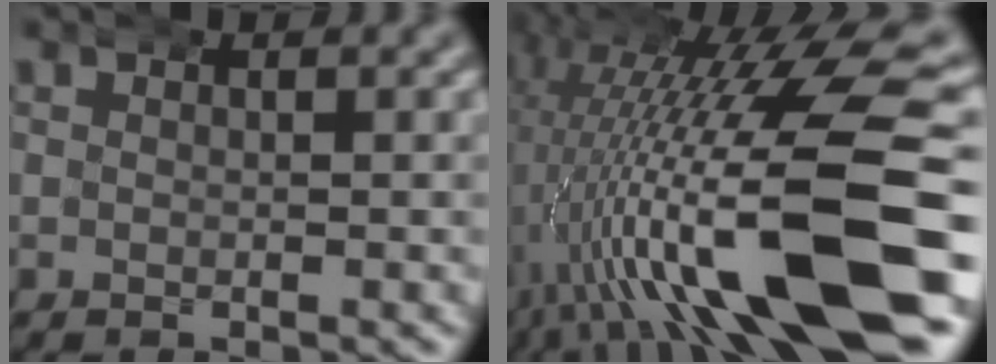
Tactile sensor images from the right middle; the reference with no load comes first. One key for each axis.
{"total": 16.8, "fx": -2.9, "fy": 6.3, "fz": 15.3, "tx": -0.246, "ty": -0.005, "tz": -0.032}